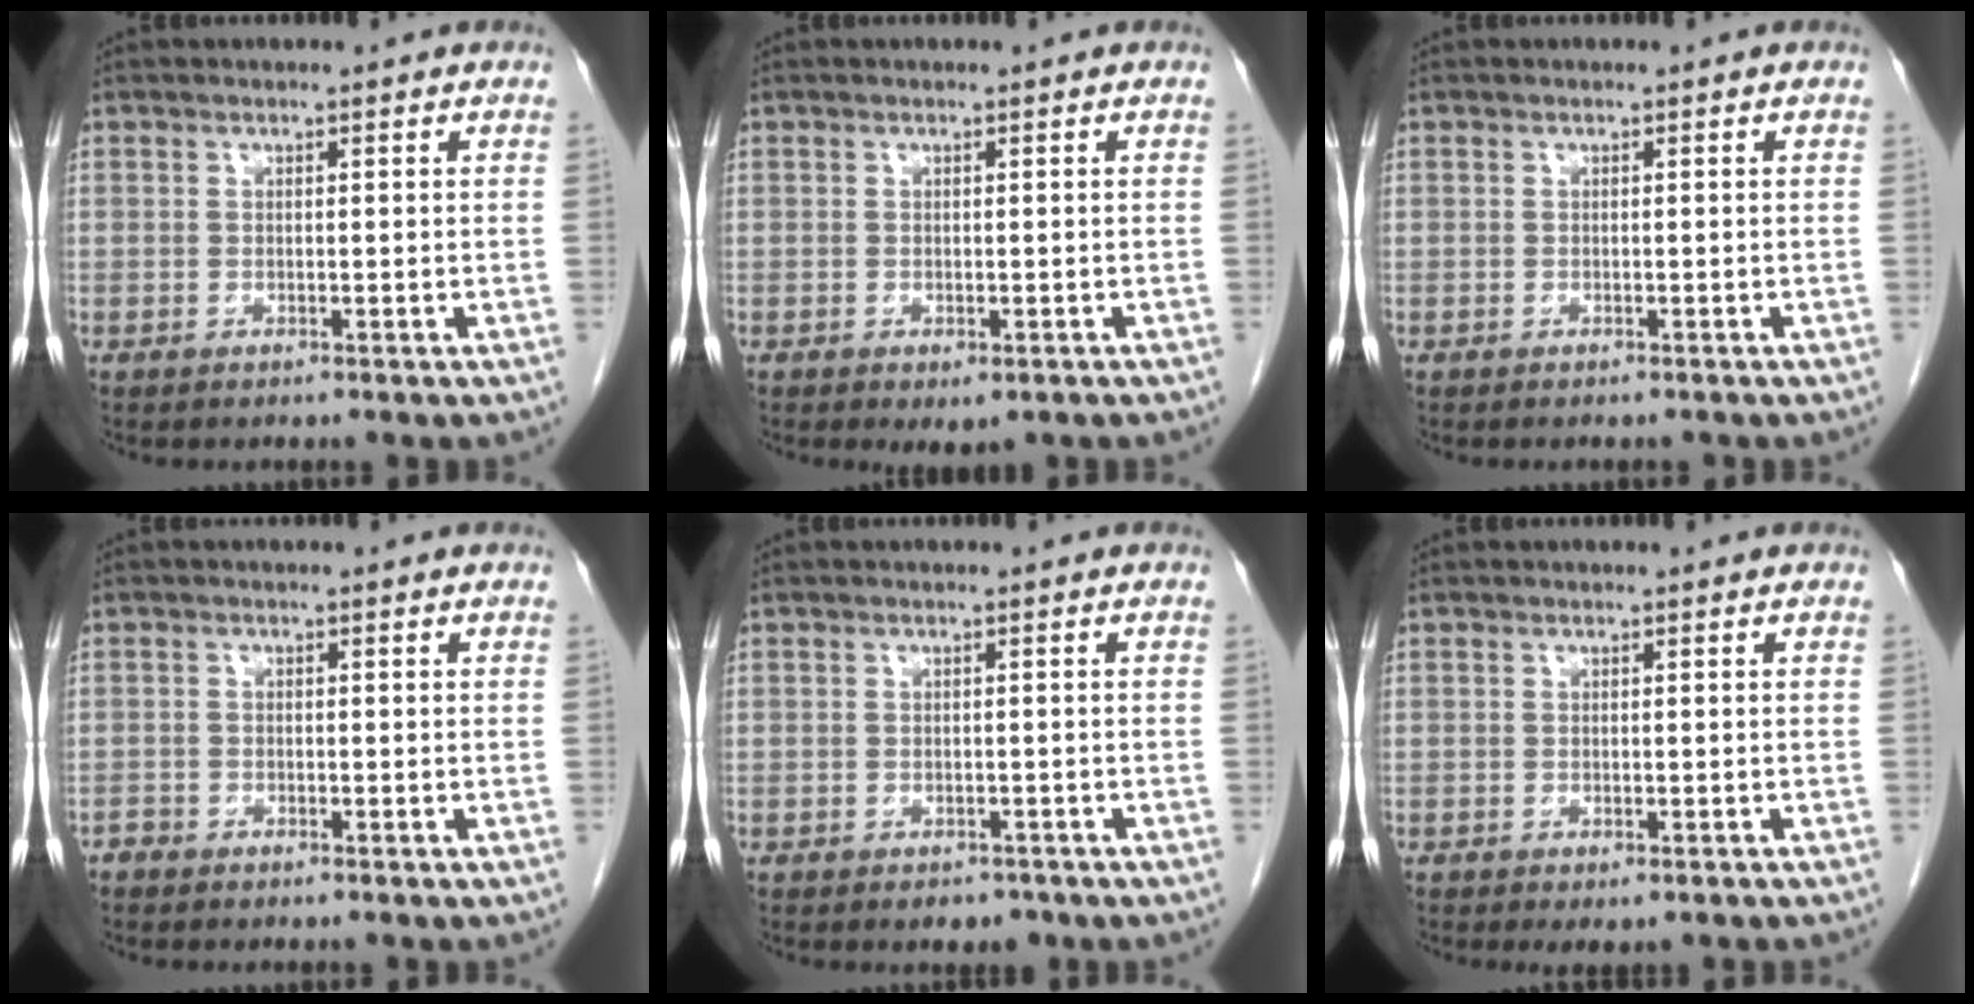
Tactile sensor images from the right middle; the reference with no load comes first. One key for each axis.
{"total": 2.2, "fx": -1.2, "fy": 1.1, "fz": 1.5, "tx": -0.014, "ty": -0.004, "tz": -0.008}
{"total": 1.2, "fx": -1.1, "fy": 0.3, "fz": 0.2, "tx": -0.008, "ty": -0.002, "tz": -0.015}
{"total": 1.0, "fx": -0.9, "fy": 0.4, "fz": 0.0, "tx": -0.001, "ty": 0.001, "tz": -0.020}
{"total": 2.3, "fx": -1.7, "fy": 1.2, "fz": 0.8, "tx": -0.007, "ty": 0.002, "tz": -0.016}
{"total": 2.0, "fx": -1.4, "fy": 0.8, "fz": 1.2, "tx": -0.012, "ty": -0.004, "tz": -0.014}